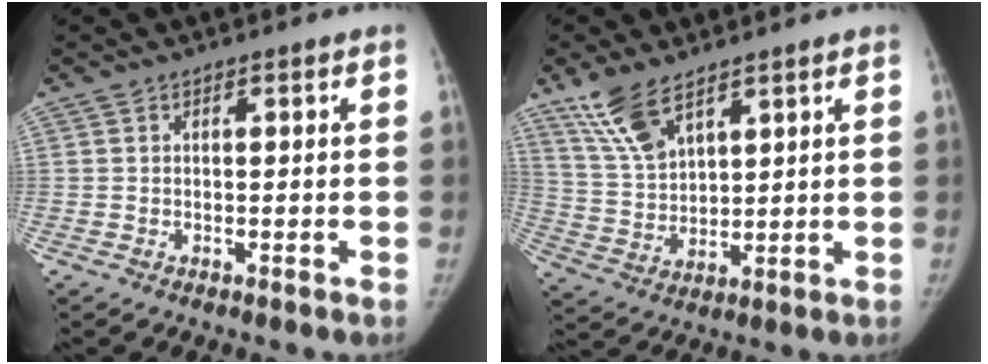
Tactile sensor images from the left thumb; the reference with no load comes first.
{"total": 9.1, "force": [6.4, 3.6, 5.4], "torque": [-0.101, -0.026, 0.139]}